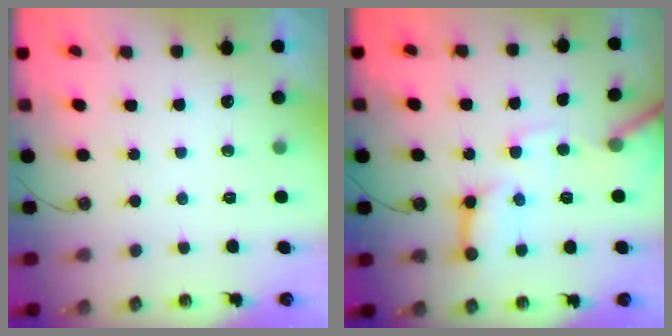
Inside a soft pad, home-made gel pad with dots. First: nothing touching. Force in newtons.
{"total": 13.4, "press": 13.3, "slide": 1.5}